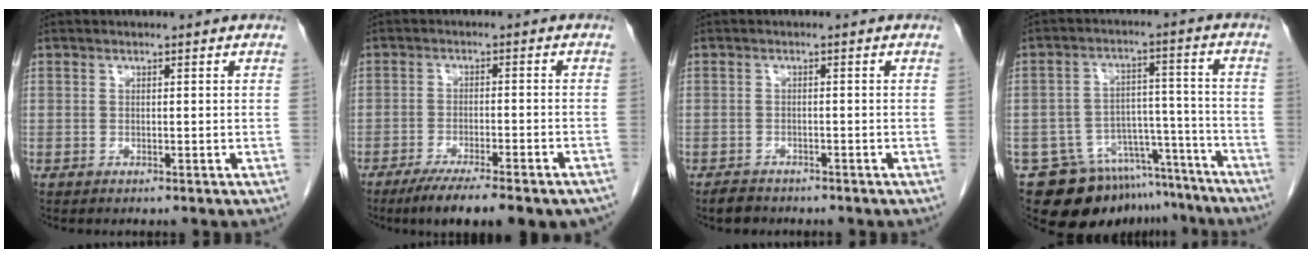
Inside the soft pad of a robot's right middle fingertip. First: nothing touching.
{"total": 13.1, "force": [-10.2, 1.9, 8.0], "torque": [-0.098, -0.016, -0.148]}
{"total": 2.3, "force": [-2.0, 1.1, 0.5], "torque": [-0.019, -0.004, -0.032]}
{"total": 15.3, "force": [-12.5, 7.6, 4.3], "torque": [-0.065, 0.041, -0.176]}